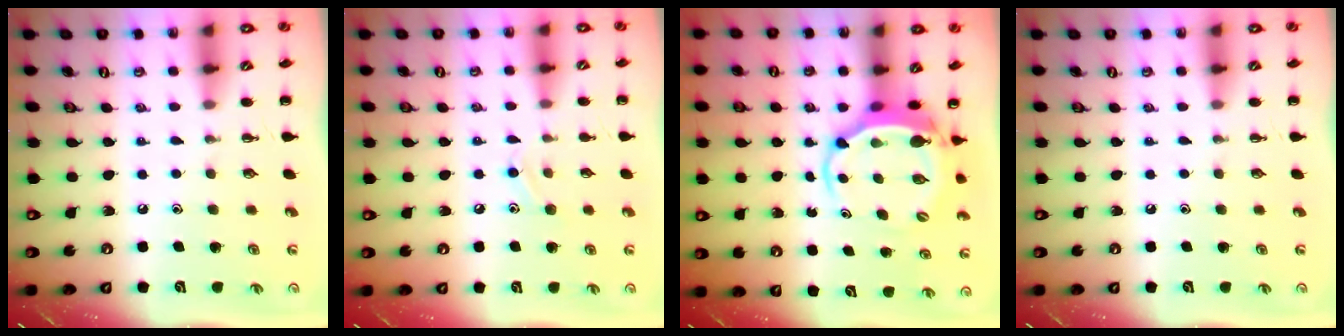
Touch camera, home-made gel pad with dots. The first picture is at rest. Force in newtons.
{"total": 8.0, "press": 7.7, "slide": 1.8}
{"total": 6.1, "press": 5.9, "slide": 1.6}
{"total": 0.0}